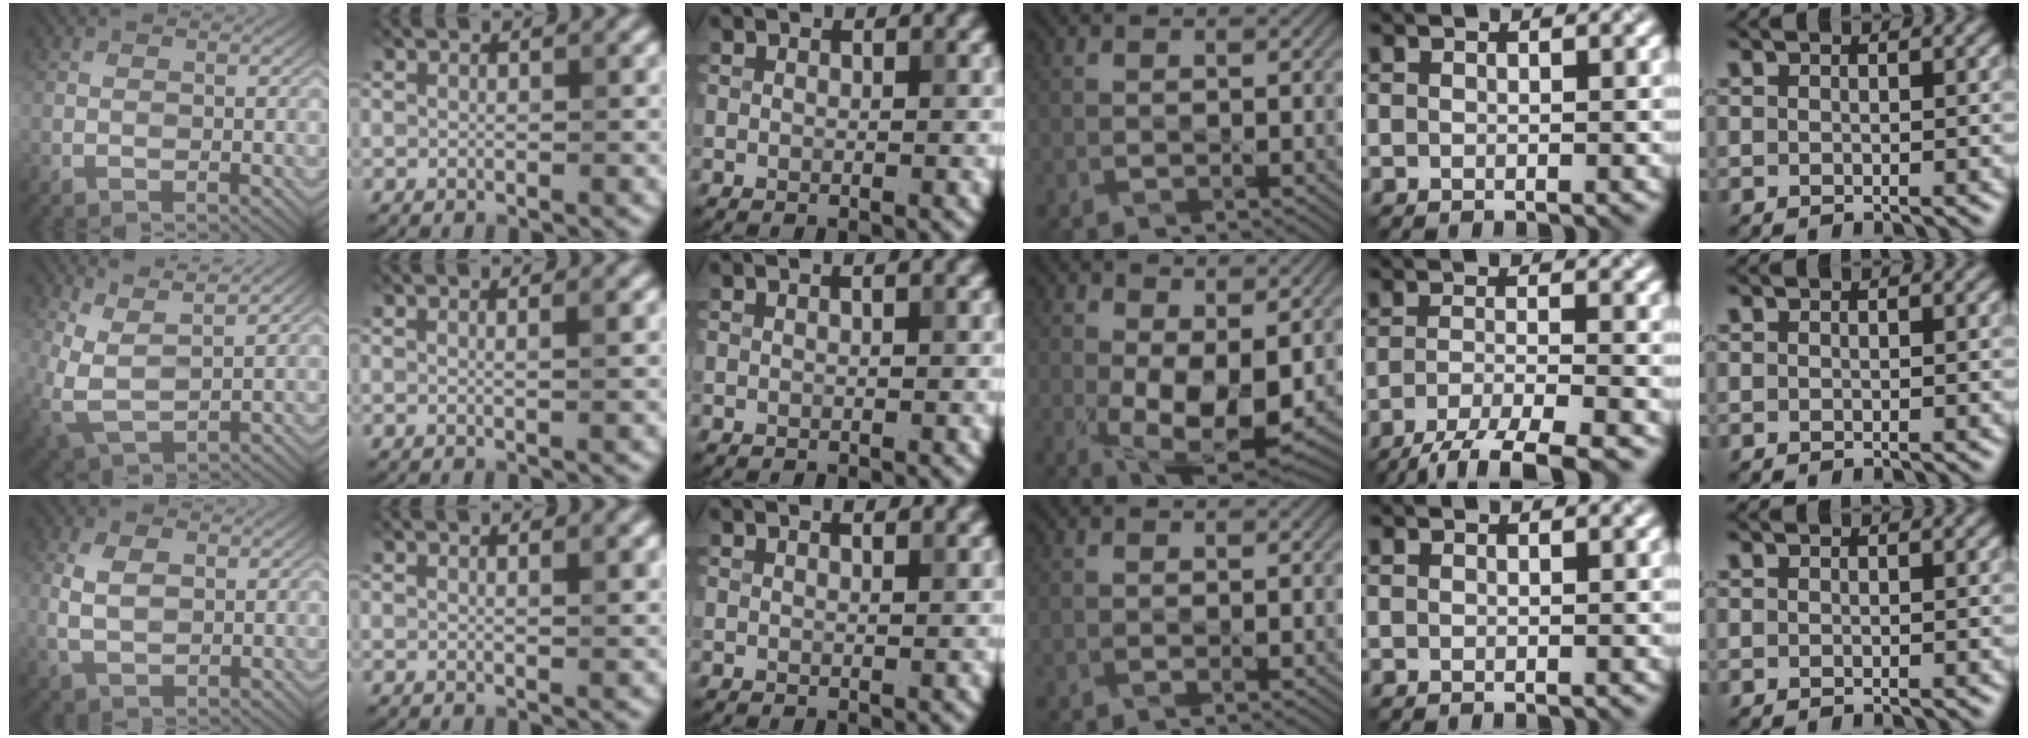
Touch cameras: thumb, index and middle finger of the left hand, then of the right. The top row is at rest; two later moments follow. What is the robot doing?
{"motion": "disassemble", "object": "velcro strap"}